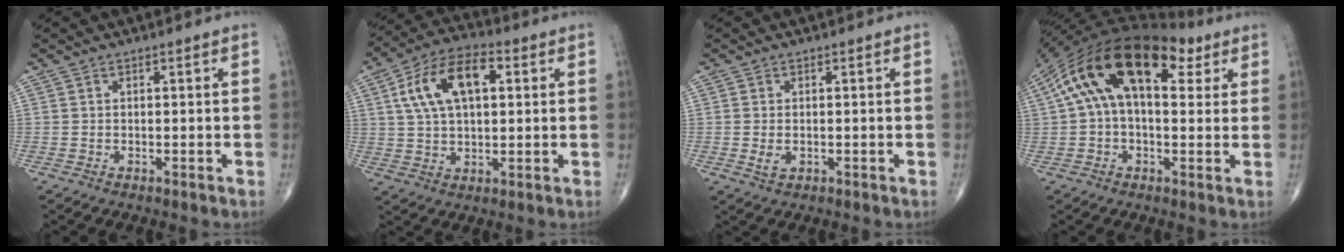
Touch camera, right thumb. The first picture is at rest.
{"total": 13.9, "force": [3.9, 7.3, 11.2], "torque": [-0.201, 0.018, 0.065]}
{"total": 2.1, "force": [-0.3, 1.4, 1.6], "torque": [-0.032, -0.004, -0.004]}
{"total": 20.0, "force": [6.6, 10.4, 15.8], "torque": [-0.279, 0.049, 0.101]}